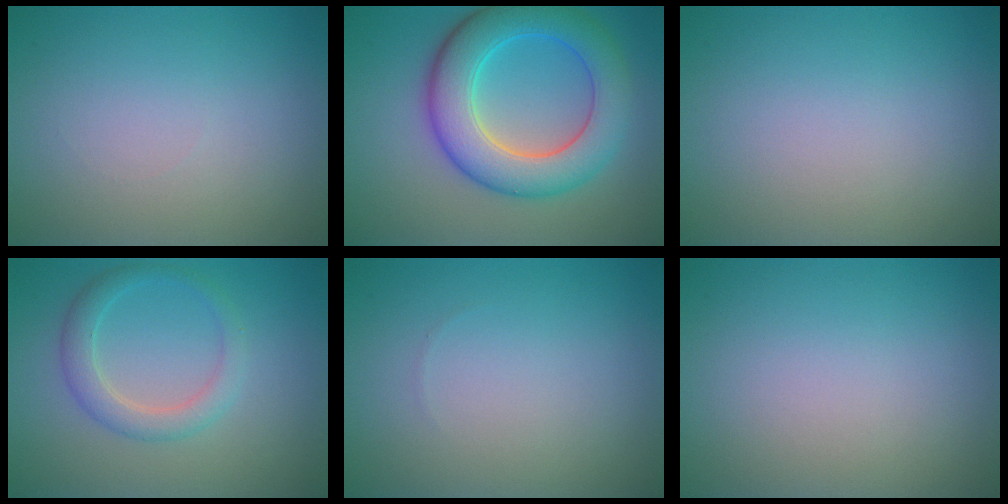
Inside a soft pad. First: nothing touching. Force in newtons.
{"total": 8.2, "press": 8.2, "slide": 0.1}
{"total": 0.0}
{"total": 2.7, "press": 2.7, "slide": 0.1}
{"total": 0.0}
{"total": 0.0}